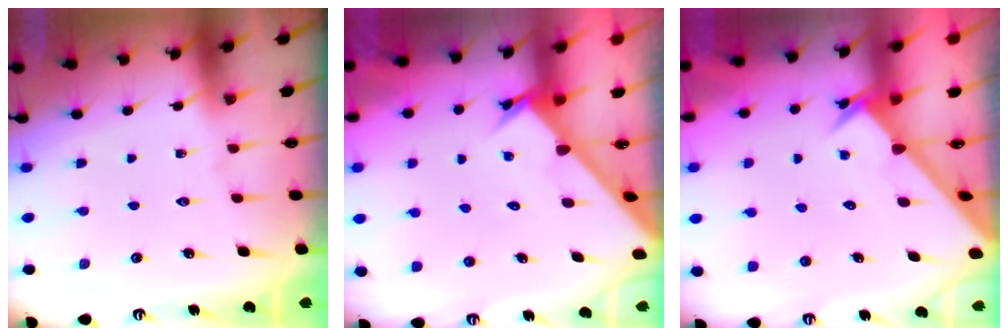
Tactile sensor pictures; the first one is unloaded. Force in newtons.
{"total": 2.3, "press": 2.3, "slide": 0.1}
{"total": 2.5, "press": 2.5, "slide": 0.2}